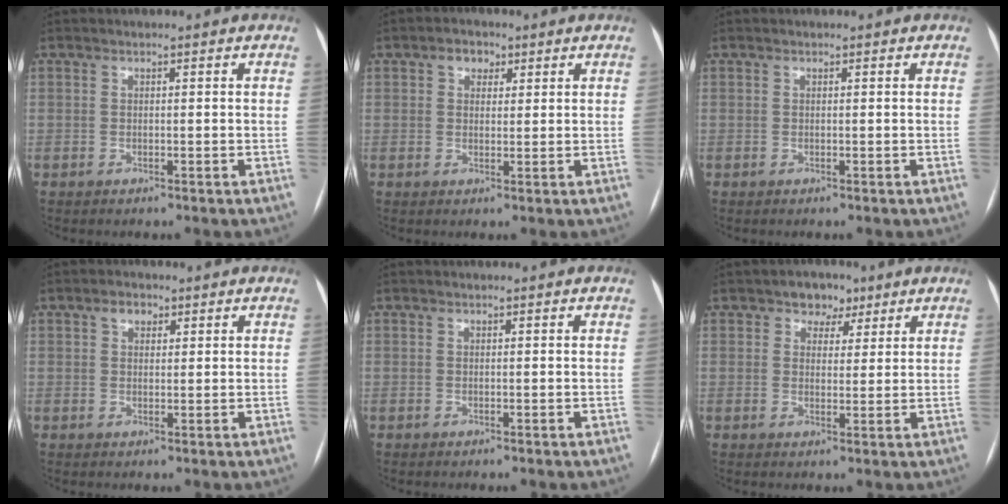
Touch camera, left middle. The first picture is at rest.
{"total": 2.8, "force": [1.4, 2.1, 1.3], "torque": [-0.021, 0.012, 0.022]}
{"total": 0.0}
{"total": 2.3, "force": [1.2, 1.6, 1.1], "torque": [-0.022, 0.009, 0.021]}
{"total": 0.0}
{"total": 4.2, "force": [2.5, 3.0, 1.4], "torque": [-0.010, 0.008, 0.035]}